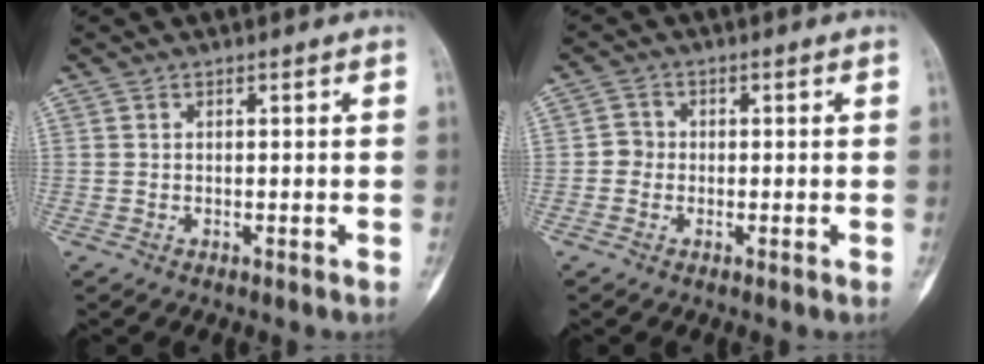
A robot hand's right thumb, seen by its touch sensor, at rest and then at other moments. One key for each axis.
{"total": 2.3, "fx": -0.5, "fy": 2.1, "fz": 0.6, "tx": 0.002, "ty": 0.009, "tz": -0.016}